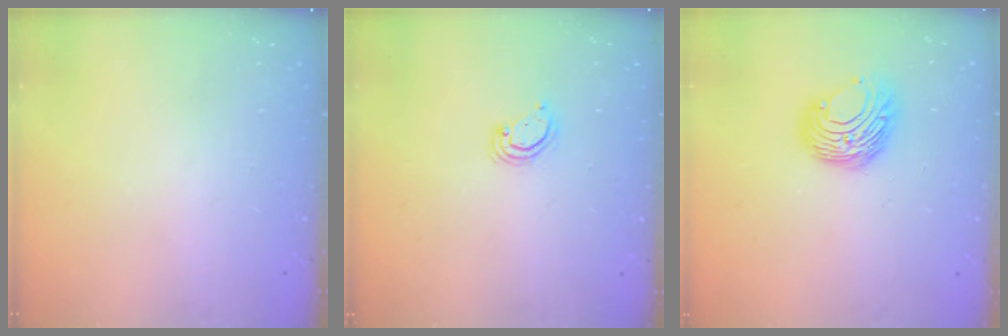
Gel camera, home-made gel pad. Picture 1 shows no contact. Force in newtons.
{"total": 4.2, "press": 4.2, "slide": 0.4}
{"total": 9.1, "press": 9.1, "slide": 0.4}